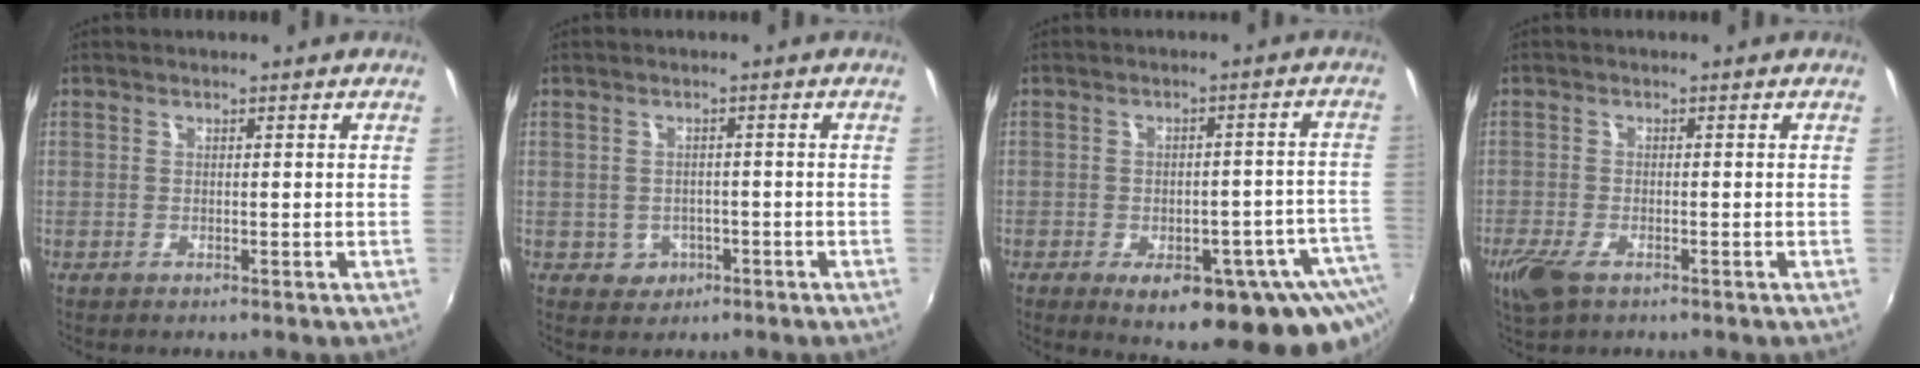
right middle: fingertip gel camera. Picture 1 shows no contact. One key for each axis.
{"total": 3.3, "fx": -1.2, "fy": 3.0, "fz": 0.7, "tx": -0.022, "ty": 0.006, "tz": -0.010}
{"total": 21.4, "fx": -13.0, "fy": 8.7, "fz": 14.6, "tx": -0.178, "ty": -0.022, "tz": -0.147}
{"total": 5.3, "fx": -3.3, "fy": 2.3, "fz": 3.5, "tx": -0.087, "ty": -0.017, "tz": -0.062}